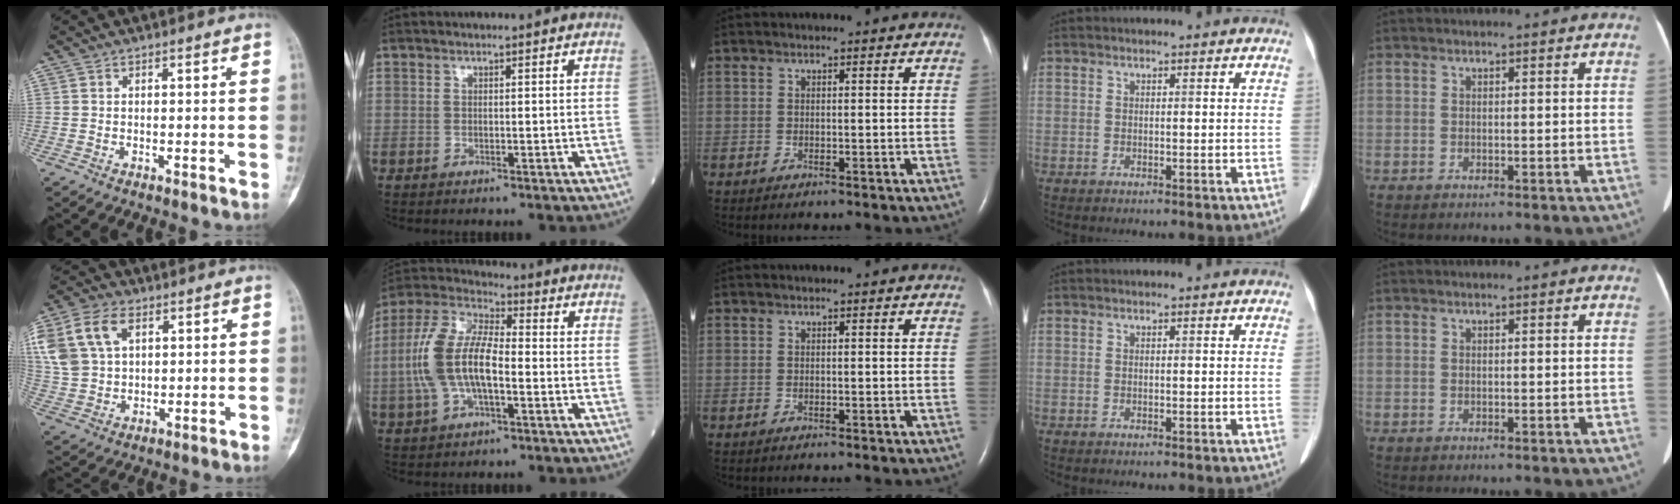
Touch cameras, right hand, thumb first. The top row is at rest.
{"thumb": {"total": 18.7, "force": [7.2, 13.0, 11.3], "torque": [-0.266, 0.022, 0.144]}, "index": {"total": 12.8, "force": [-1.6, 5.2, 11.6], "torque": [-0.260, 0.019, -0.032]}}